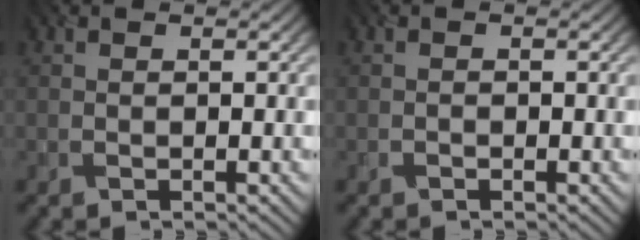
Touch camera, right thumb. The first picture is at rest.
{"total": 0.7, "force": [-0.5, 0.4, 0.0], "torque": [0.001, -0.008, -0.007]}